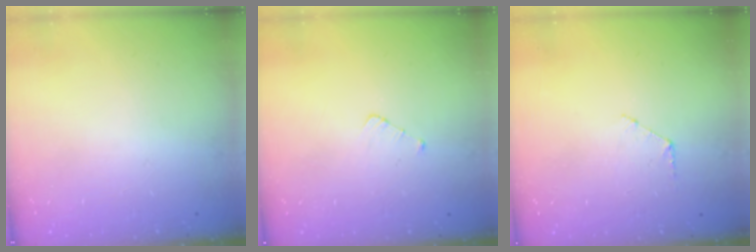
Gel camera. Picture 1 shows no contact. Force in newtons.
{"total": 3.0, "press": 3.0, "slide": 0.3}
{"total": 4.6, "press": 4.6, "slide": 0.4}